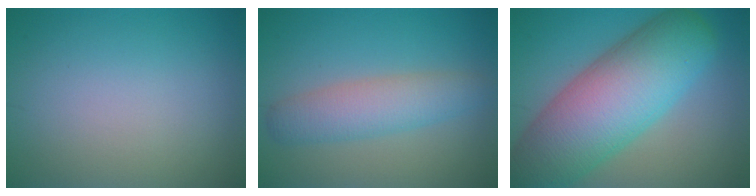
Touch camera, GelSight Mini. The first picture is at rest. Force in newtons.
{"total": 4.1, "press": 4.1, "slide": 0.2}
{"total": 12.5, "press": 12.5, "slide": 0.6}